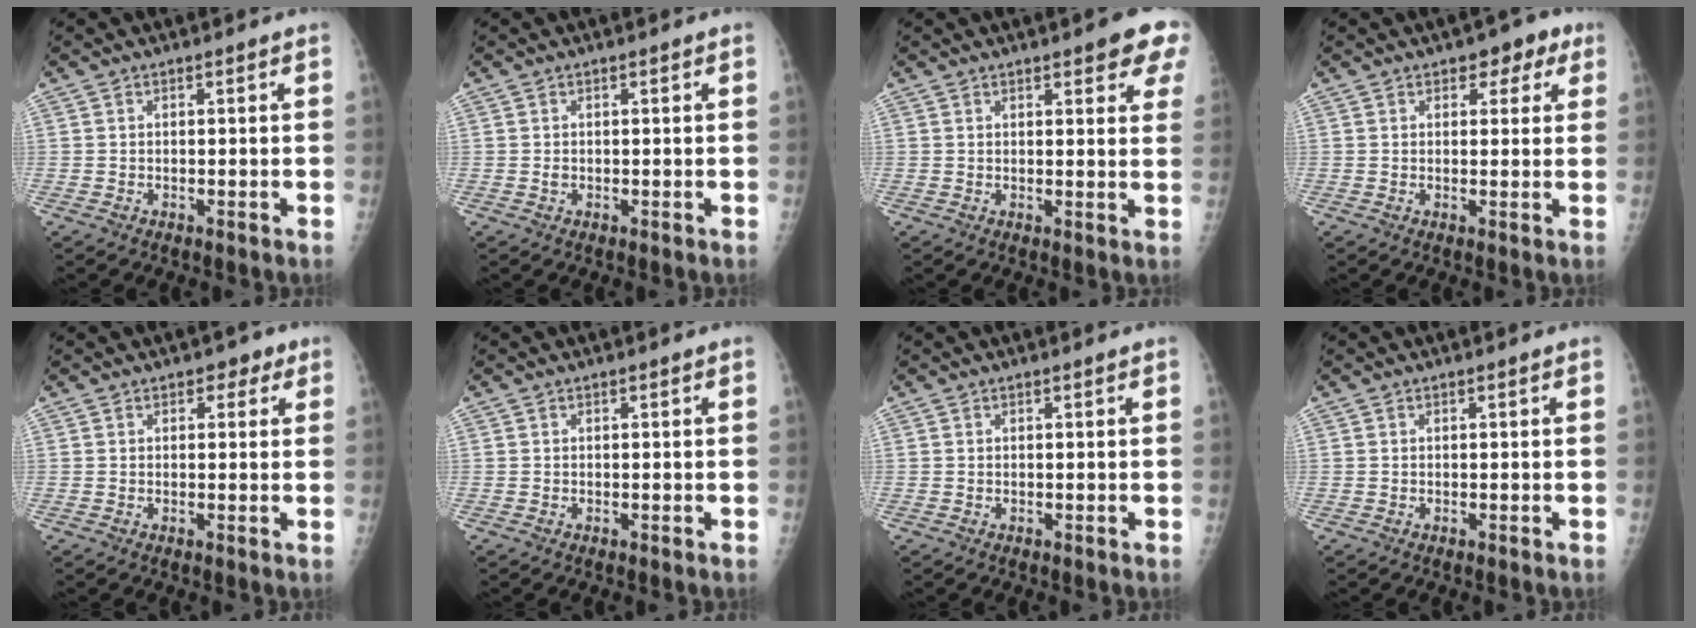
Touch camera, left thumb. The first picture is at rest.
{"total": 0.6, "force": [-0.2, 0.5, 0.2], "torque": [0.000, 0.001, -0.005]}
{"total": 7.9, "force": [4.5, 2.3, 6.0], "torque": [-0.041, -0.011, 0.047]}
{"total": 5.2, "force": [2.6, 3.2, 3.1], "torque": [0.000, -0.003, 0.025]}
{"total": 2.9, "force": [1.4, 2.0, 1.6], "torque": [0.006, 0.000, 0.011]}
{"total": 0.0}
{"total": 0.0}
{"total": 0.0}